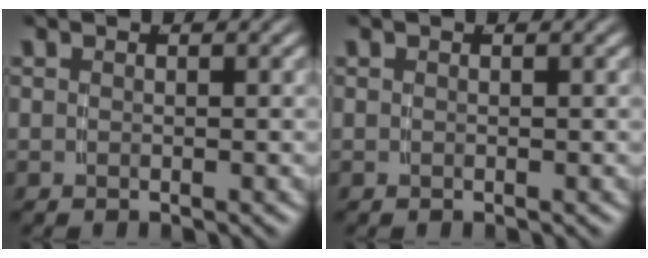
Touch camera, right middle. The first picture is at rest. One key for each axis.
{"total": 0.0}